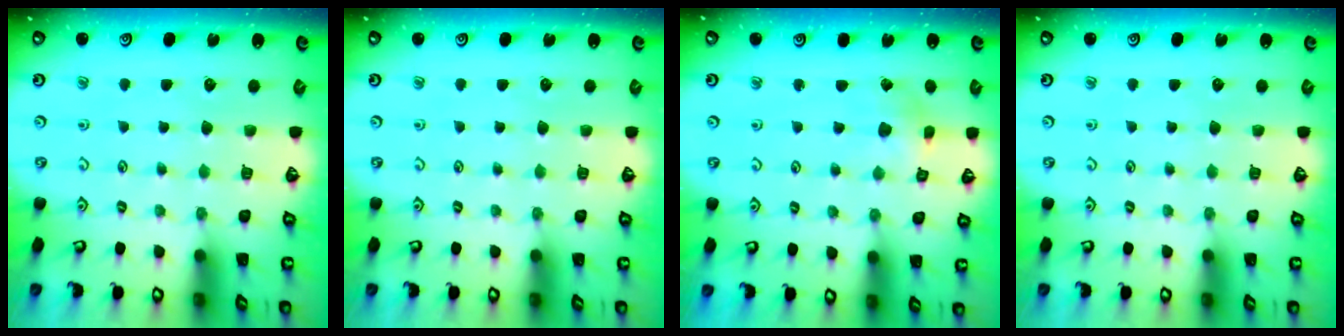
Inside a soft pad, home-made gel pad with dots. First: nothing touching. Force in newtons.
{"total": 0.0}
{"total": 2.5, "press": 2.5, "slide": 0.3}
{"total": 0.0}